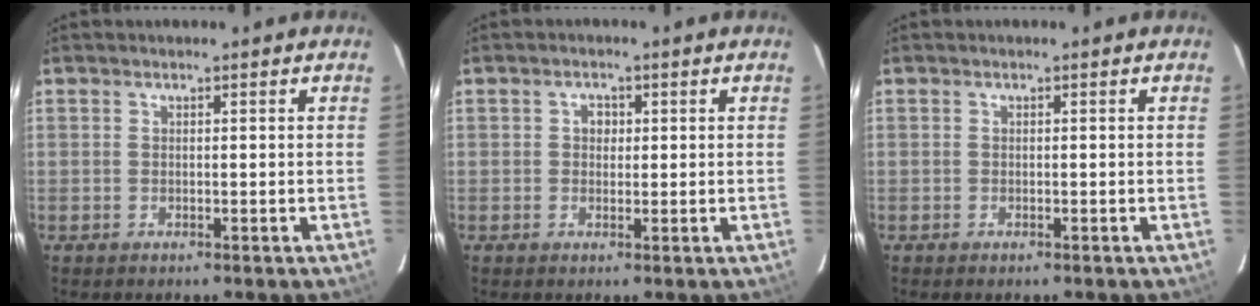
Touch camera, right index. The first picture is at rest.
{"total": 1.9, "force": [0.3, 1.8, 0.7], "torque": [-0.009, 0.007, 0.003]}
{"total": 0.5, "force": [-0.4, 0.2, 0.2], "torque": [-0.005, -0.001, -0.008]}